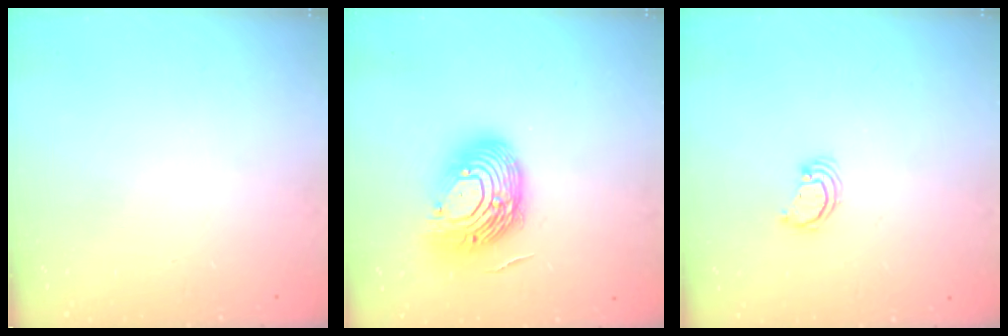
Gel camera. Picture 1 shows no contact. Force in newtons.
{"total": 16.3, "press": 16.2, "slide": 2.1}
{"total": 2.6, "press": 2.6, "slide": 0.2}